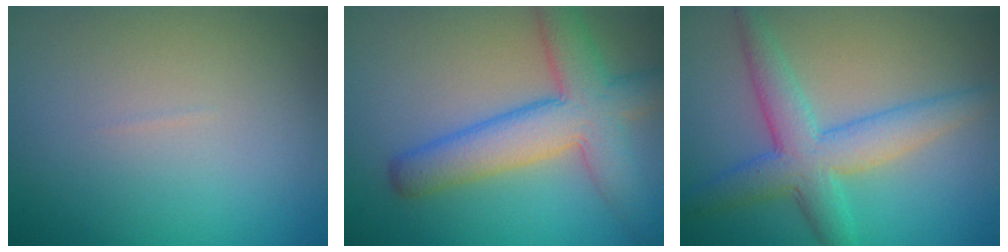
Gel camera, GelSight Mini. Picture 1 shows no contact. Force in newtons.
{"total": 7.0, "press": 7.0, "slide": 0.3}
{"total": 5.5, "press": 5.5, "slide": 0.1}